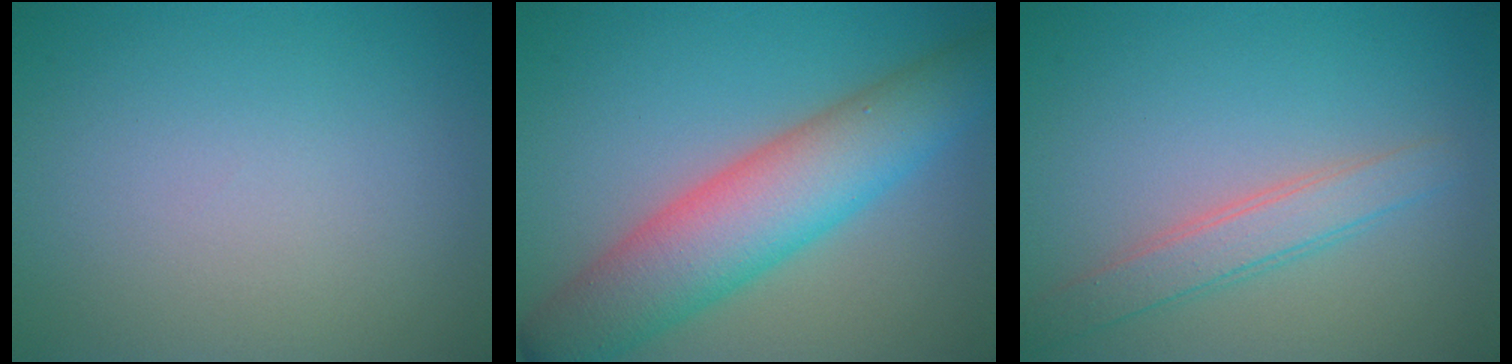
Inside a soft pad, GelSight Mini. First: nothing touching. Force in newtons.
{"total": 8.4, "press": 8.4, "slide": 0.4}
{"total": 2.8, "press": 2.8, "slide": 0.2}